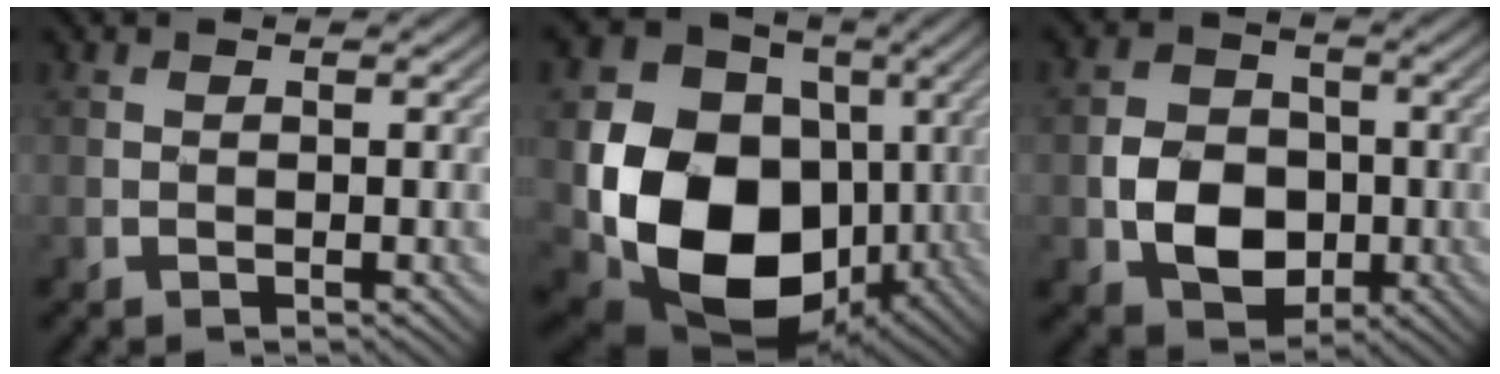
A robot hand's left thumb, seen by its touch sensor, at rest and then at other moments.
{"total": 17.6, "force": [-2.3, 14.0, 10.4], "torque": [-0.210, -0.045, -0.026]}
{"total": 7.3, "force": [-1.6, 5.8, 4.1], "torque": [-0.080, -0.007, -0.038]}